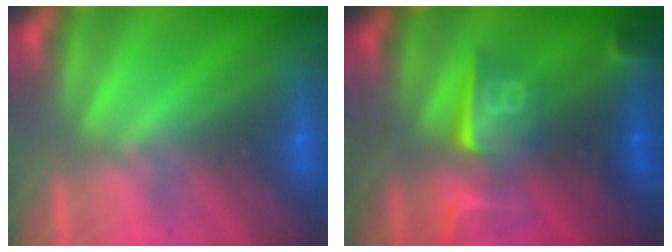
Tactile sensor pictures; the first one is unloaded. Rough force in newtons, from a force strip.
{"total": 7.3}